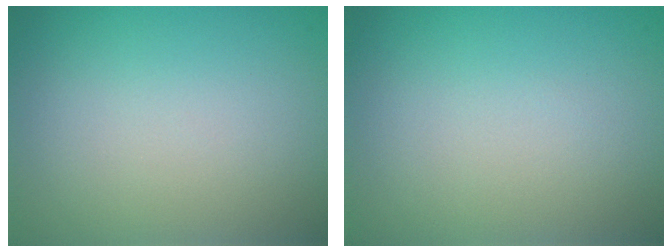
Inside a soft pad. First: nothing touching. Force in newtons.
{"total": 0.0}